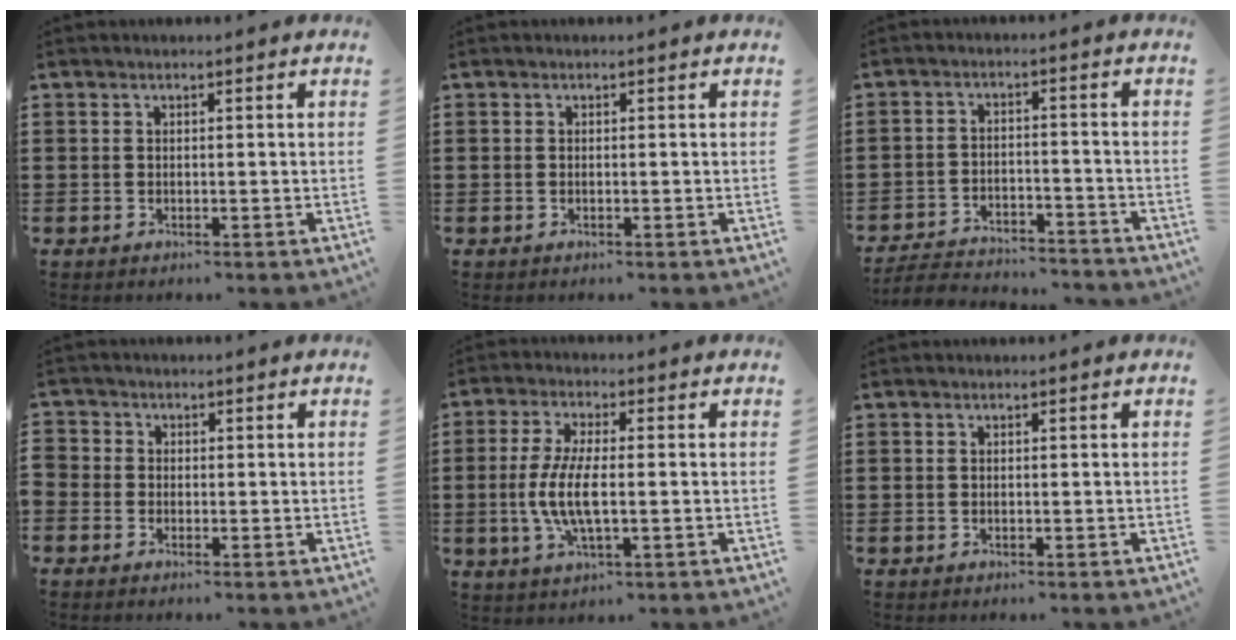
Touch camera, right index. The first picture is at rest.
{"total": 0.0}
{"total": 4.7, "force": [-4.6, 0.5, 0.6], "torque": [-0.018, 0.002, -0.096]}
{"total": 1.1, "force": [-0.8, 0.8, 0.1], "torque": [-0.005, 0.003, -0.017]}
{"total": 7.6, "force": [-1.2, 2.5, 7.1], "torque": [-0.164, -0.010, -0.032]}
{"total": 0.0}